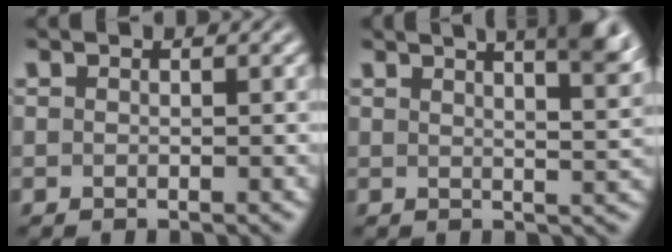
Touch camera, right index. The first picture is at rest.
{"total": 8.7, "force": [5.2, 2.5, 6.5], "torque": [-0.062, 0.015, 0.073]}